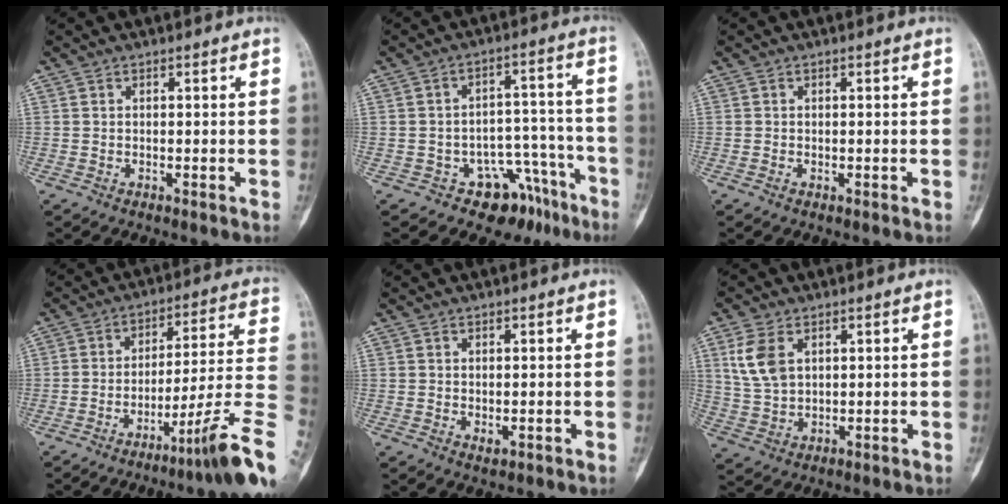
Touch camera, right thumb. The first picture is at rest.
{"total": 10.5, "force": [-7.2, 6.8, 3.4], "torque": [0.003, 0.093, -0.098]}
{"total": 0.0}
{"total": 18.4, "force": [-8.9, 1.2, 16.1], "torque": [-0.208, 0.058, -0.129]}
{"total": 0.9, "force": [0.0, 0.6, 0.7], "torque": [-0.010, -0.003, 0.003]}
{"total": 7.7, "force": [2.9, 4.8, 5.2], "torque": [-0.101, -0.006, 0.066]}